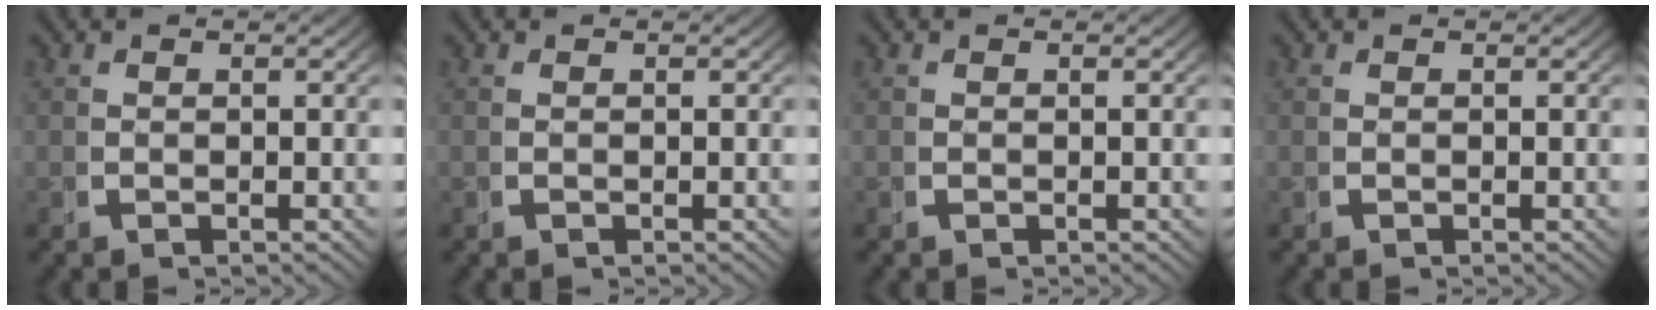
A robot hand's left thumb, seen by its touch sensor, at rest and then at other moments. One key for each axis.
{"total": 0.0}
{"total": 0.0}
{"total": 0.0}